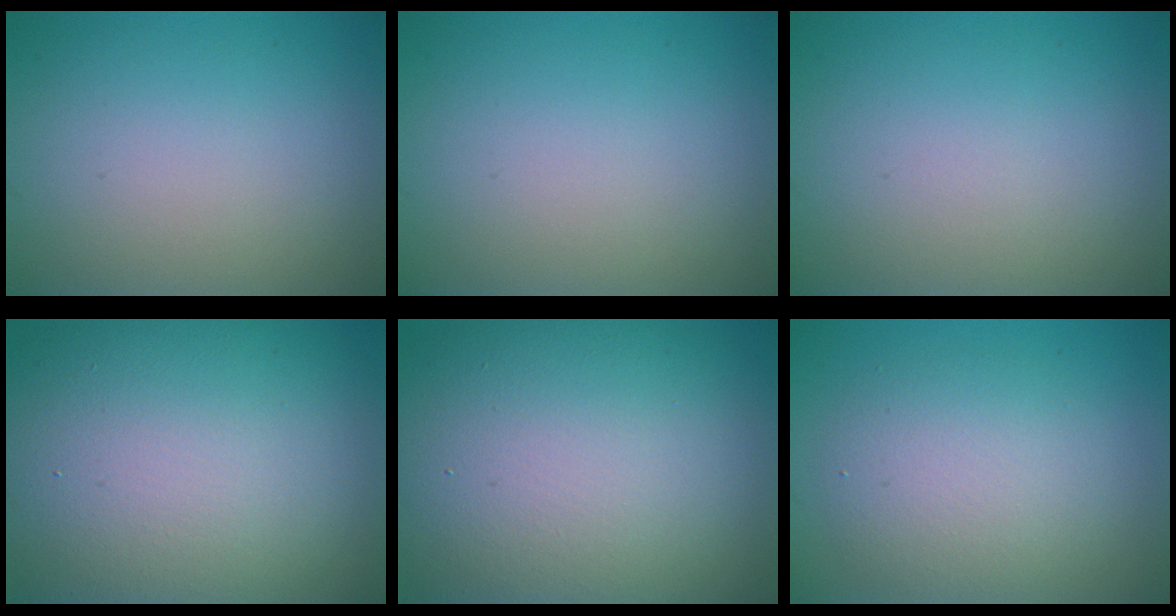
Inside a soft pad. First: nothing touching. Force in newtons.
{"total": 0.0}
{"total": 0.0}
{"total": 17.5, "press": 17.5, "slide": 0.7}
{"total": 16.3, "press": 16.2, "slide": 1.4}
{"total": 4.6, "press": 4.6, "slide": 0.4}